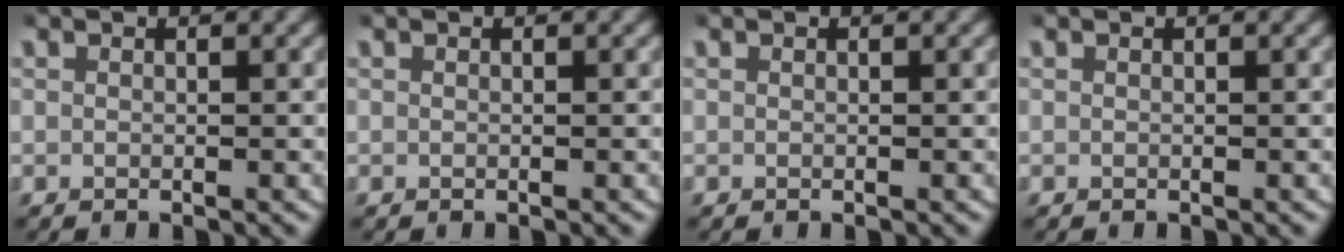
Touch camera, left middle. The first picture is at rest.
{"total": 0.0}
{"total": 0.0}
{"total": 0.0}